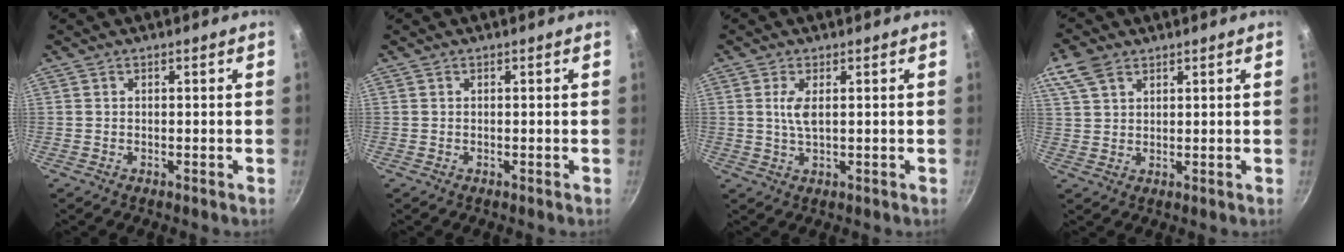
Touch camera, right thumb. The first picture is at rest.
{"total": 0.0}
{"total": 3.3, "force": [0.7, 1.0, 3.1], "torque": [-0.068, -0.002, 0.014]}
{"total": 6.1, "force": [3.6, 3.7, 3.3], "torque": [-0.062, 0.003, 0.070]}